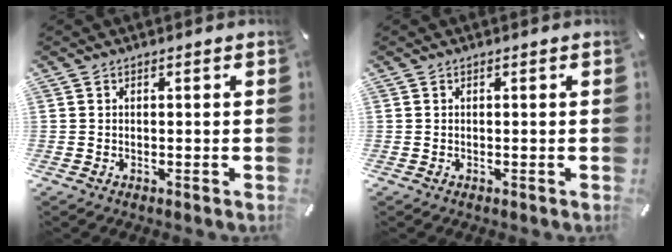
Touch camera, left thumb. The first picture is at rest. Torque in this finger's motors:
{"motor_torque": [0.00, 0.00, 0.00, 0.00, 0.00]}